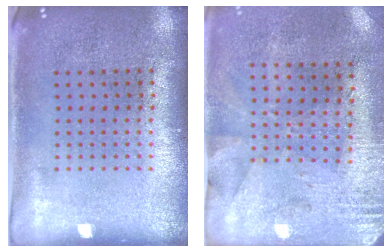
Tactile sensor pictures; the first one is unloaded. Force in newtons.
{"total": 2.8, "press": 2.2, "slide": 1.6}